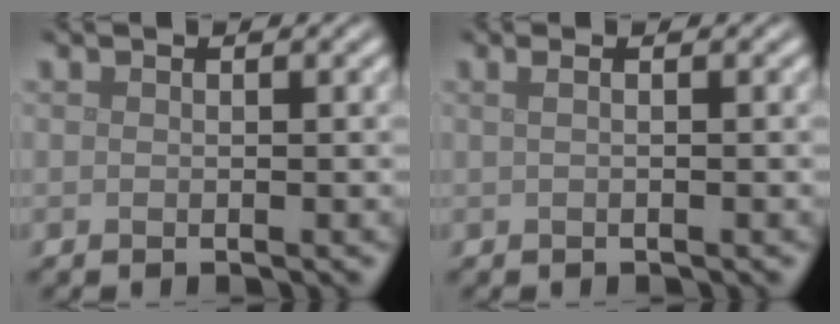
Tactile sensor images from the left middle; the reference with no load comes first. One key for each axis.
{"total": 1.4, "fx": 0.5, "fy": 0.6, "fz": 1.2, "tx": -0.011, "ty": -0.002, "tz": -0.005}